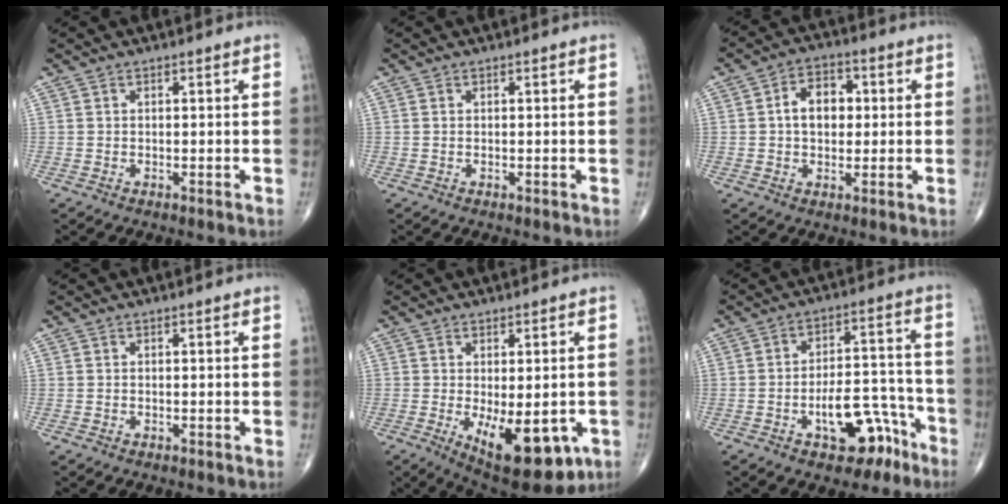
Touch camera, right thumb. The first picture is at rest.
{"total": 0.0}
{"total": 7.8, "force": [0.8, 5.5, 5.5], "torque": [-0.065, 0.017, 0.007]}
{"total": 0.0}
{"total": 14.4, "force": [-4.7, 6.5, 11.9], "torque": [-0.156, -0.016, -0.049]}
{"total": 12.1, "force": [-6.5, 6.0, 8.3], "torque": [-0.089, 0.062, -0.089]}